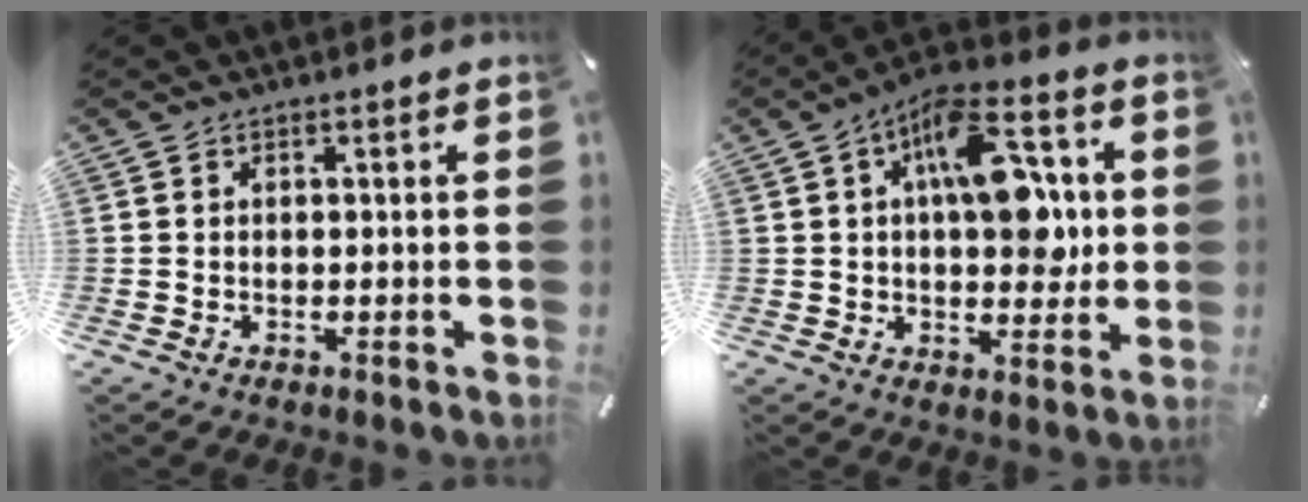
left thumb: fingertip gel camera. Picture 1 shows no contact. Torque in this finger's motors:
{"motor_torque": [2.21, 2.39, 1.88, -0.89, 0.21]}